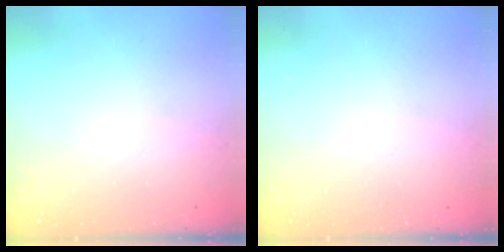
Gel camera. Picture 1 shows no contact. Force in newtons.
{"total": 0.0}